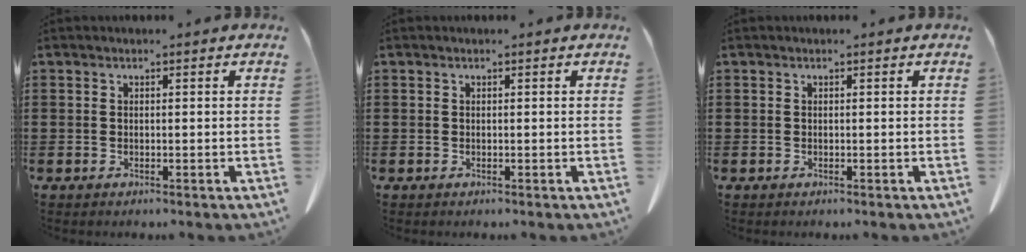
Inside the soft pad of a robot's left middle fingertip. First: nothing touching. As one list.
[{"total": 0.0}, {"total": 0.0}]